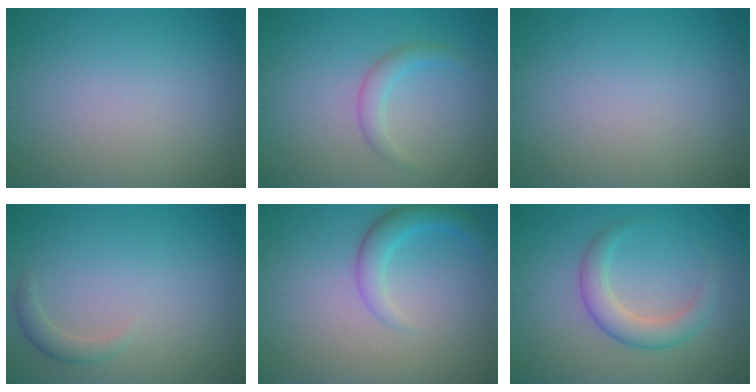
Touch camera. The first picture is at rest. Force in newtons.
{"total": 1.8, "press": 1.8, "slide": 0.1}
{"total": 0.0}
{"total": 1.5, "press": 1.5, "slide": 0.1}
{"total": 2.8, "press": 2.8, "slide": 0.1}
{"total": 3.4, "press": 3.4, "slide": 0.2}